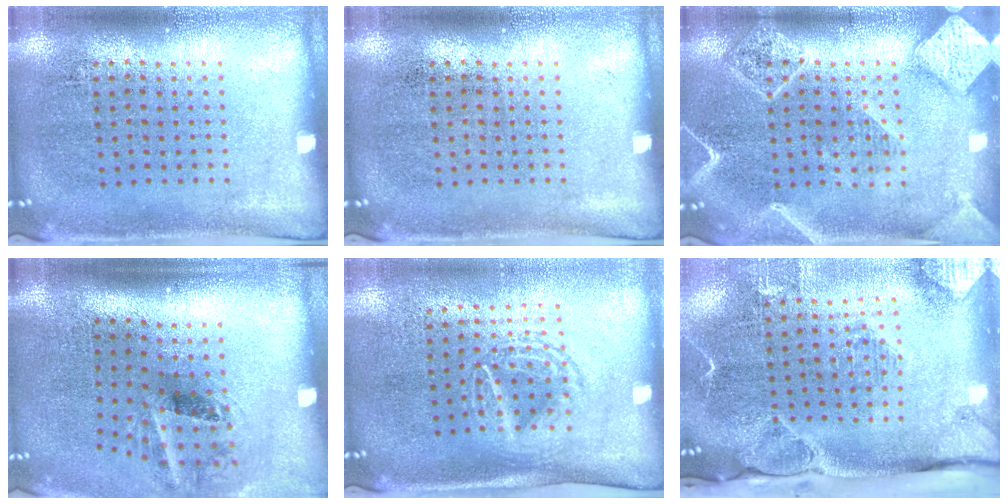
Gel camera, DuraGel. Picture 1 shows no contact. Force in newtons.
{"total": 0.0}
{"total": 2.3, "press": 2.2, "slide": 0.3}
{"total": 1.6, "press": 1.2, "slide": 1.1}
{"total": 1.6, "press": 1.3, "slide": 0.9}
{"total": 3.0, "press": 2.3, "slide": 1.9}